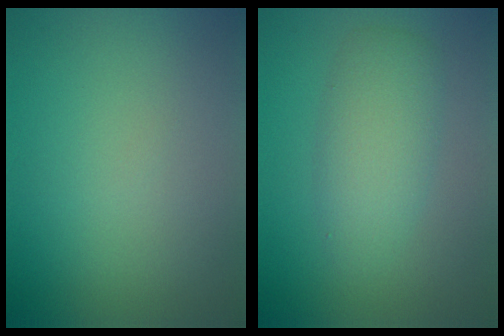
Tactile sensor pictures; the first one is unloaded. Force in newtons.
{"total": 2.9, "press": 2.9, "slide": 0.2}